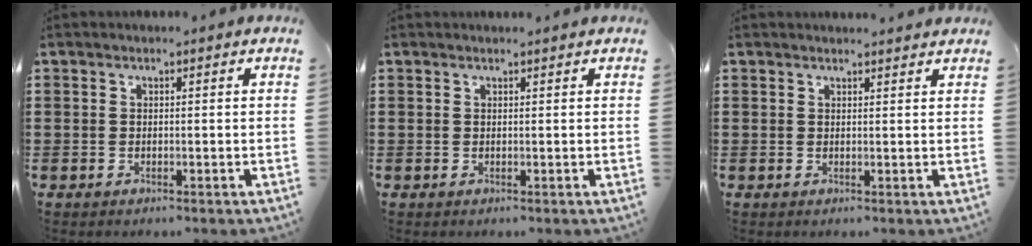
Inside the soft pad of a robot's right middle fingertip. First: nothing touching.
{"total": 0.5, "force": [0.5, 0.0, 0.1], "torque": [-0.004, -0.003, 0.011]}
{"total": 1.3, "force": [1.3, 0.0, 0.1], "torque": [0.004, -0.005, 0.024]}